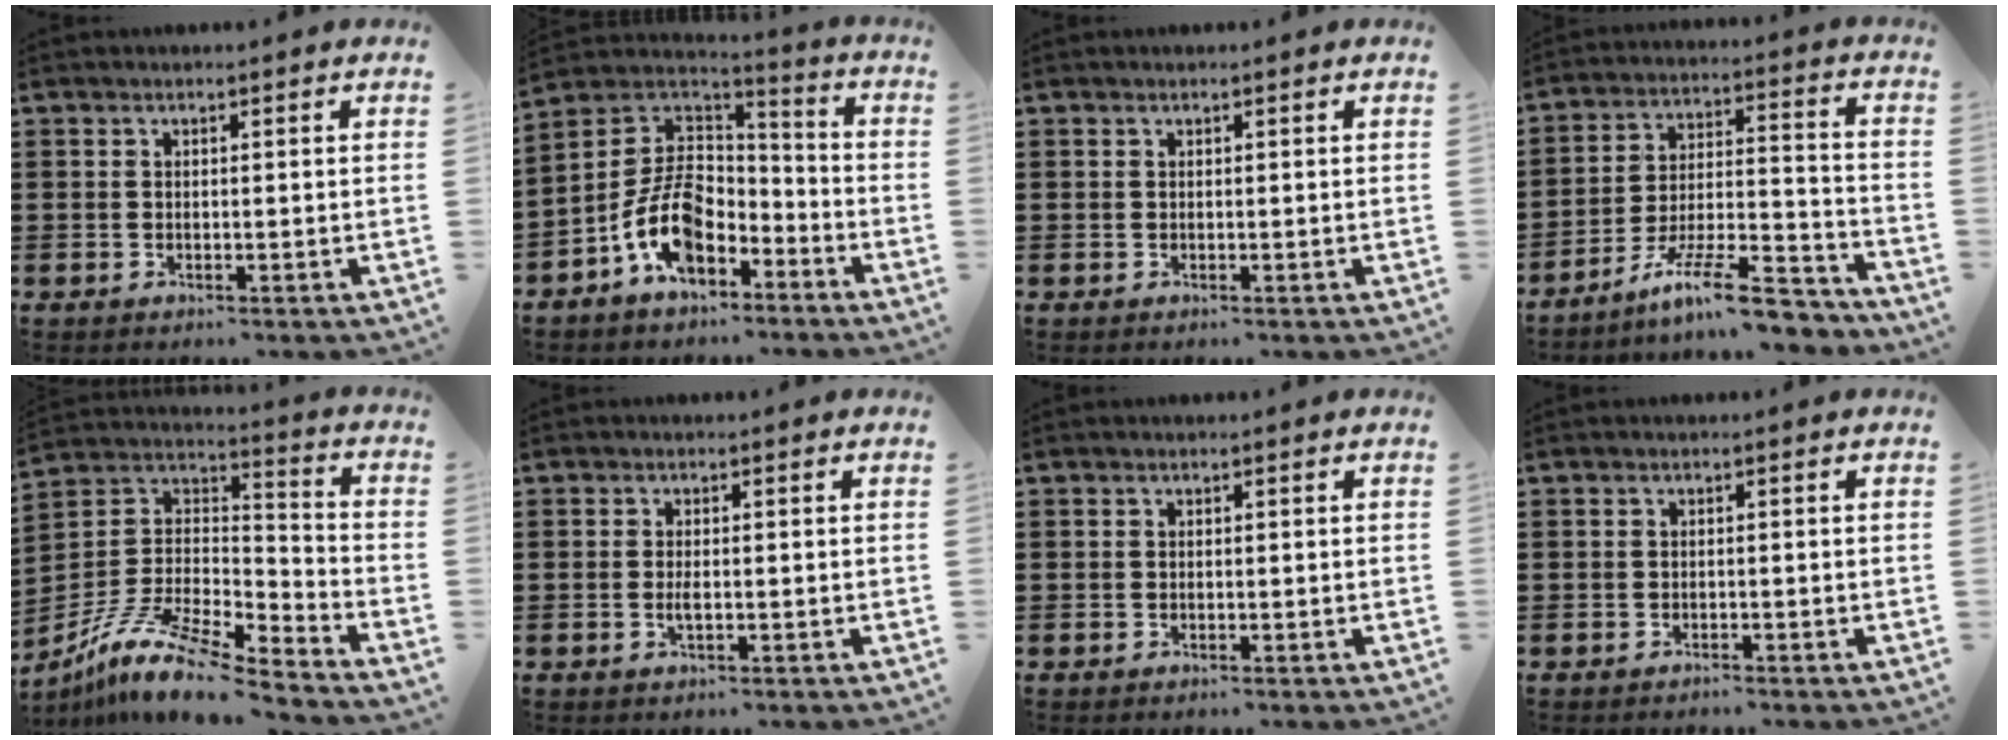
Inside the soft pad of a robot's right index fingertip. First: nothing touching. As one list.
[{"total": 10.8, "force": [-4.9, 6.6, 7.0], "torque": [-0.168, 0.007, -0.101]}, {"total": 0.0}, {"total": 11.9, "force": [-9.4, 1.5, 7.2], "torque": [-0.119, 0.025, -0.176]}, {"total": 11.8, "force": [-9.5, 2.1, 6.7], "torque": [-0.141, 0.012, -0.189]}, {"total": 1.5, "force": [-0.2, 0.4, 1.4], "torque": [-0.033, -0.004, -0.006]}, {"total": 0.0}, {"total": 0.6, "force": [-0.6, 0.0, 0.0], "torque": [-0.003, -0.003, -0.011]}]